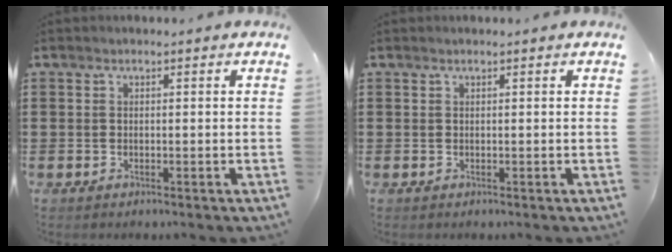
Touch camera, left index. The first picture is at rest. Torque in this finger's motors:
{"motor_torque": [0.02, 0.18, 0.01, -0.01]}